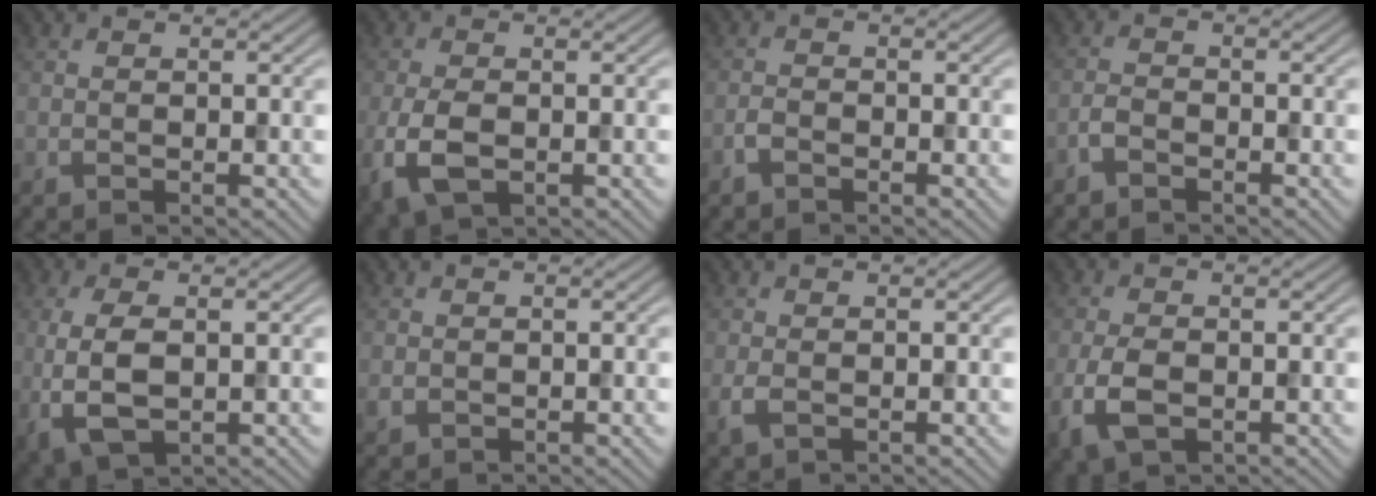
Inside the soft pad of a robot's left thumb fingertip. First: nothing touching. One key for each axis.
{"total": 5.3, "fx": -1.5, "fy": 2.9, "fz": 4.2, "tx": -0.105, "ty": -0.011, "tz": -0.028}
{"total": 1.4, "fx": -1.0, "fy": 0.5, "fz": 0.7, "tx": -0.015, "ty": 0.002, "tz": -0.026}
{"total": 1.8, "fx": -1.4, "fy": 0.6, "fz": 0.8, "tx": -0.018, "ty": 0.002, "tz": -0.037}
{"total": 6.0, "fx": -0.3, "fy": 2.8, "fz": 5.4, "tx": -0.129, "ty": -0.006, "tz": -0.003}
{"total": 0.7, "fx": 0.2, "fy": 0.6, "fz": 0.3, "tx": -0.009, "ty": -0.002, "tz": 0.006}
{"total": 1.4, "fx": 0.0, "fy": 0.6, "fz": 1.3, "tx": -0.034, "ty": -0.002, "tz": -0.002}
{"total": 4.7, "fx": -1.5, "fy": 2.5, "fz": 3.6, "tx": -0.089, "ty": -0.010, "tz": -0.030}